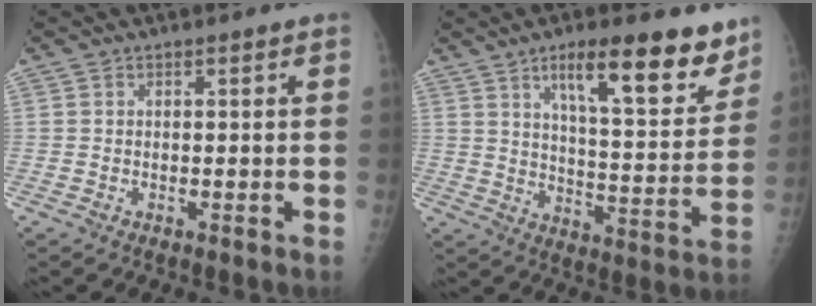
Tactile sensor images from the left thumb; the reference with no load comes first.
{"total": 17.7, "force": [11.2, 5.1, 12.7], "torque": [-0.140, -0.063, 0.174]}